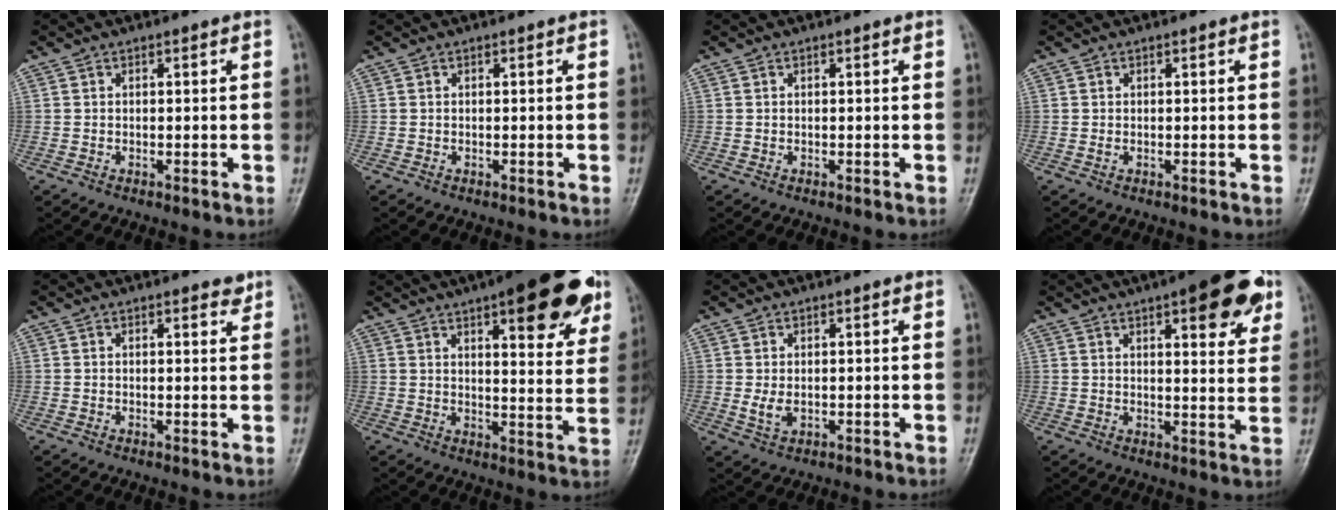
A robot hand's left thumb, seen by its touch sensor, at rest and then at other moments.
{"total": 0.0}
{"total": 0.0}
{"total": 0.7, "force": [0.2, 0.3, 0.6], "torque": [-0.014, 0.002, 0.005]}
{"total": 1.9, "force": [1.5, 0.7, 1.0], "torque": [-0.006, -0.008, 0.016]}
{"total": 19.9, "force": [10.9, 6.4, 15.4], "torque": [-0.169, -0.031, 0.144]}
{"total": 2.9, "force": [0.3, 1.7, 2.4], "torque": [-0.040, -0.007, 0.012]}
{"total": 14.2, "force": [7.5, 4.6, 11.2], "torque": [-0.110, -0.023, 0.093]}